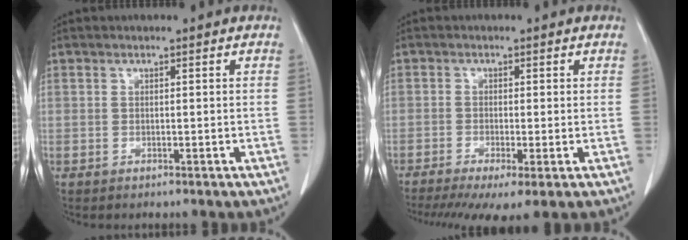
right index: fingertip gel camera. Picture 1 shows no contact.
{"total": 7.6, "force": [-4.8, 1.4, 5.8], "torque": [-0.094, -0.015, -0.079]}